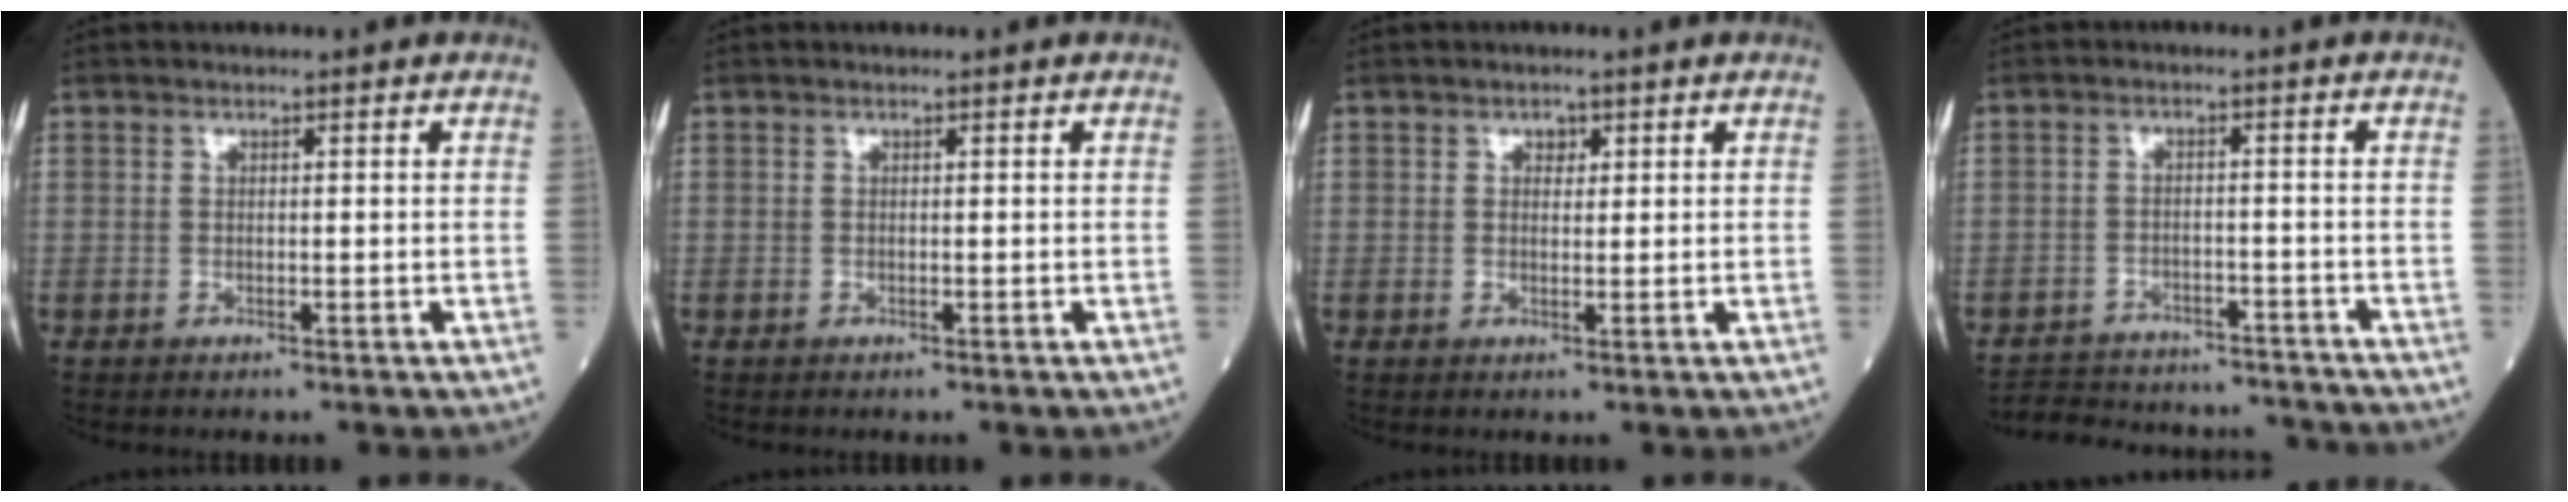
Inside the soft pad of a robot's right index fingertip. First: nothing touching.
{"total": 0.0}
{"total": 1.3, "force": [0.6, 0.9, 0.6], "torque": [-0.005, 0.000, 0.007]}
{"total": 13.3, "force": [-12.6, 3.4, 2.4], "torque": [-0.052, 0.019, -0.173]}